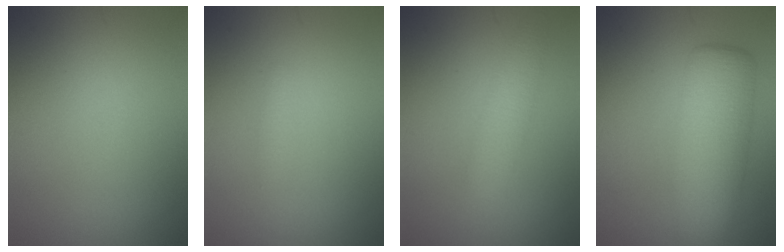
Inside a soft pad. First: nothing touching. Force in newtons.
{"total": 0.6, "press": 0.6, "slide": 0.1}
{"total": 2.7, "press": 2.7, "slide": 0.1}
{"total": 8.2, "press": 8.2, "slide": 0.3}